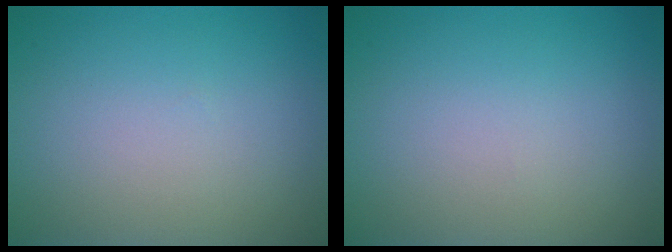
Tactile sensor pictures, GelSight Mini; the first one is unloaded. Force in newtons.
{"total": 0.0}